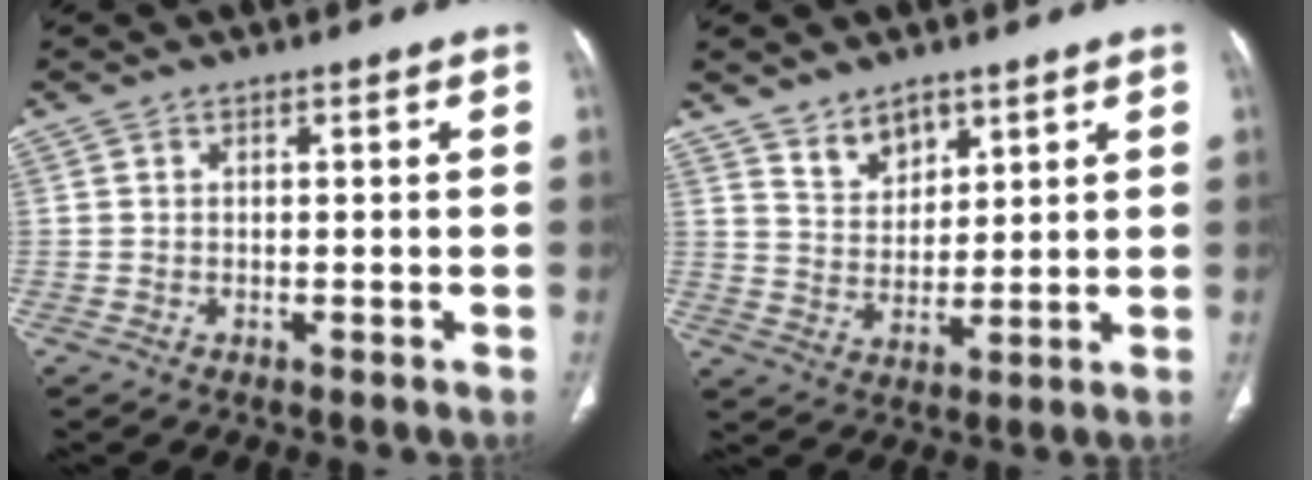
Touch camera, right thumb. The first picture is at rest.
{"total": 6.2, "force": [4.4, 3.7, 2.3], "torque": [-0.013, -0.037, 0.089]}